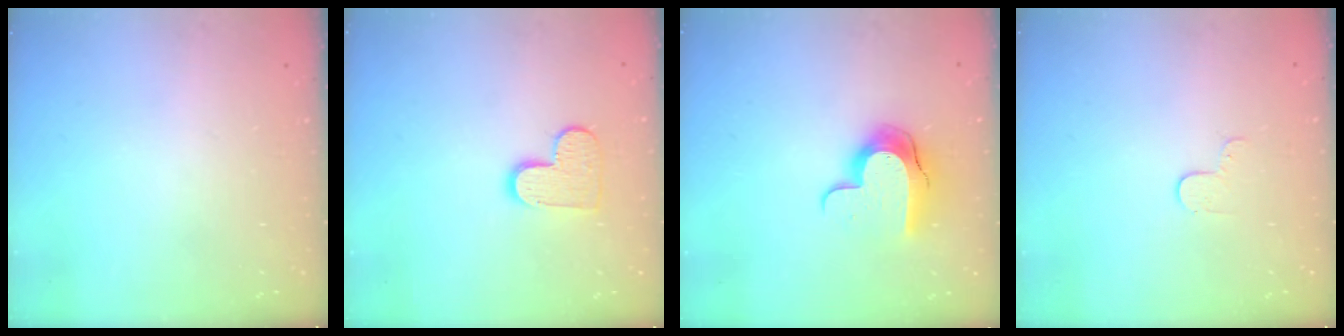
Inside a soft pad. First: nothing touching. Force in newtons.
{"total": 8.8, "press": 8.8, "slide": 0.4}
{"total": 10.5, "press": 10.5, "slide": 0.9}
{"total": 2.9, "press": 2.9, "slide": 0.3}